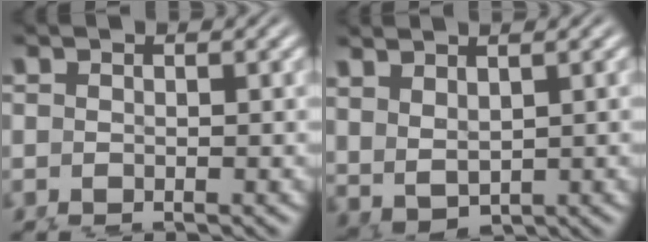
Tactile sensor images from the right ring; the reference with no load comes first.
{"total": 2.1, "force": [2.1, -0.1, 0.3], "torque": [-0.005, 0.001, 0.054]}